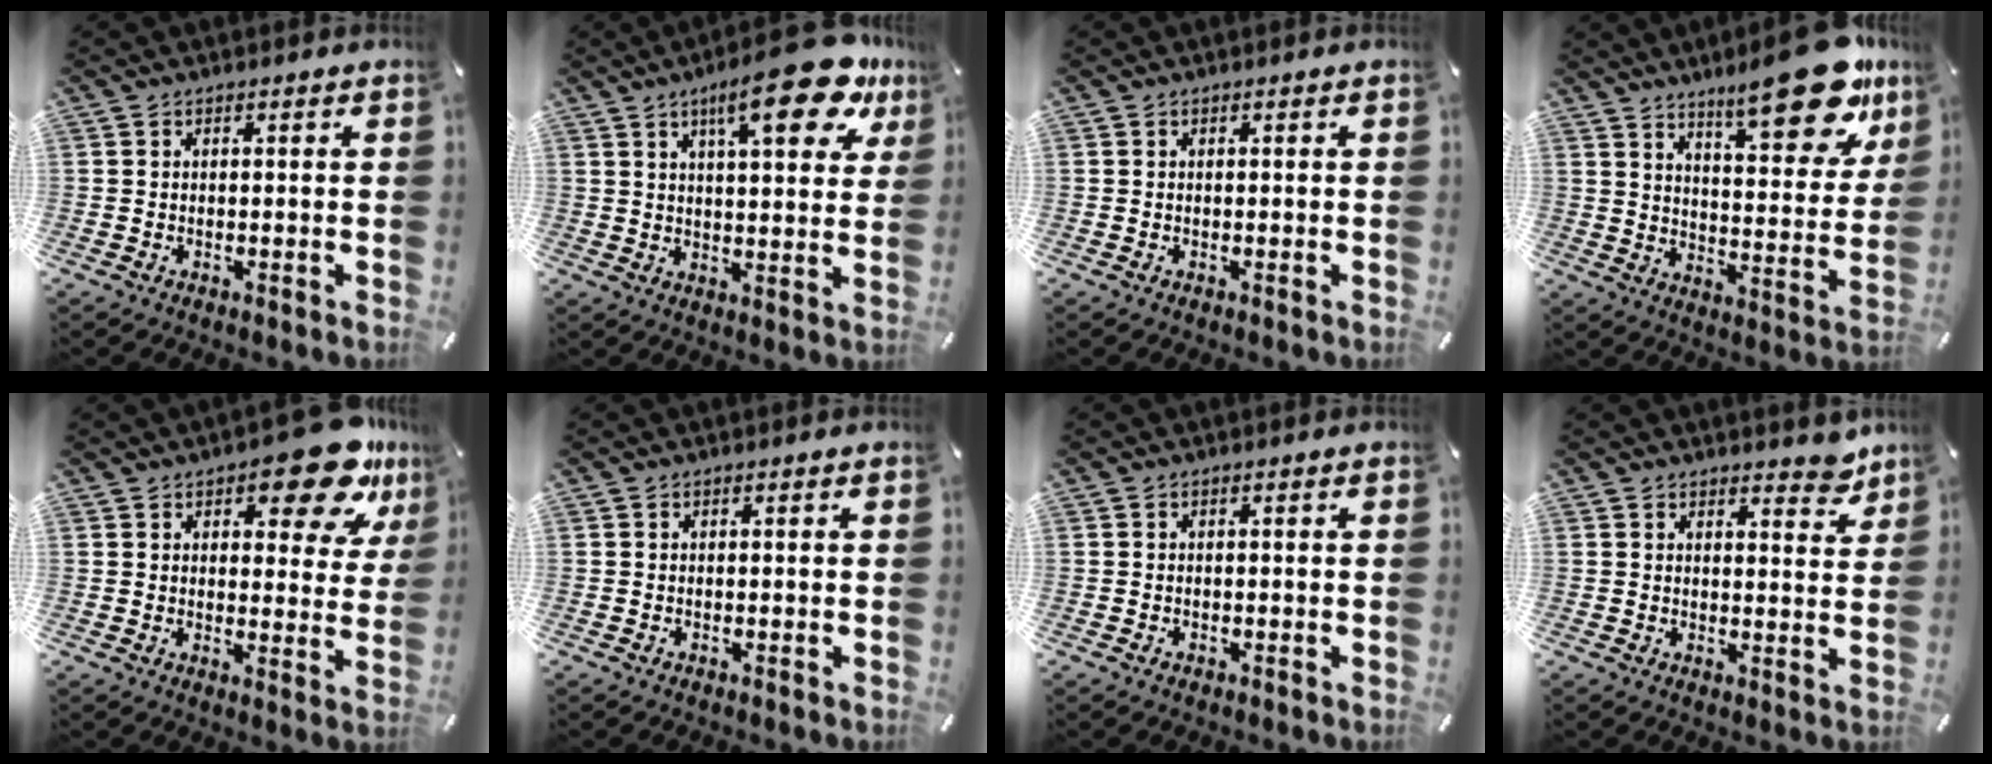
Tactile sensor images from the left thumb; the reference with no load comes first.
{"total": 18.3, "force": [10.0, 5.4, 14.3], "torque": [-0.208, -0.045, 0.152]}
{"total": 0.0}
{"total": 21.1, "force": [14.3, 7.2, 13.7], "torque": [-0.185, -0.097, 0.231]}
{"total": 14.4, "force": [9.0, 6.0, 9.5], "torque": [-0.107, -0.052, 0.145]}
{"total": 0.0}
{"total": 0.6, "force": [-0.3, 0.4, 0.3], "torque": [-0.007, 0.000, -0.006]}
{"total": 5.1, "force": [4.2, 2.3, 1.7], "torque": [0.005, -0.032, 0.069]}